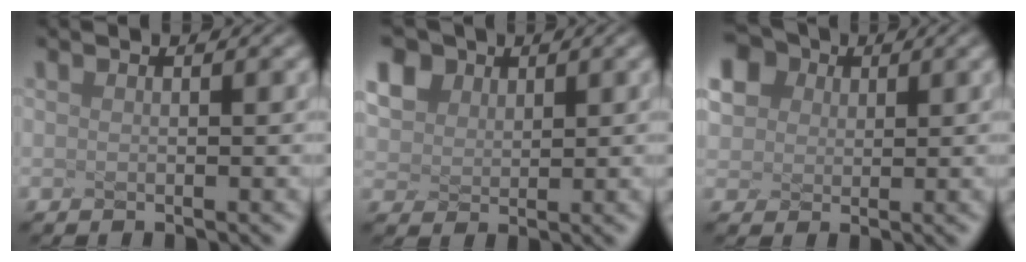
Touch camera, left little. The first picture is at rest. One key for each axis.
{"total": 3.7, "fx": 2.4, "fy": 2.7, "fz": 1.1, "tx": -0.091, "ty": 0.011, "tz": 0.077}
{"total": 4.5, "fx": 2.2, "fy": 3.6, "fz": 1.5, "tx": -0.096, "ty": 0.016, "tz": 0.073}